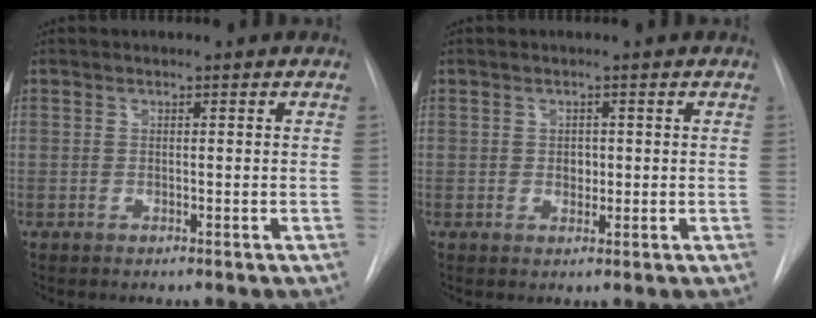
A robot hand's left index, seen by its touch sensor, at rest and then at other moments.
{"total": 1.4, "force": [0.1, 1.1, 0.8], "torque": [-0.013, 0.000, 0.004]}